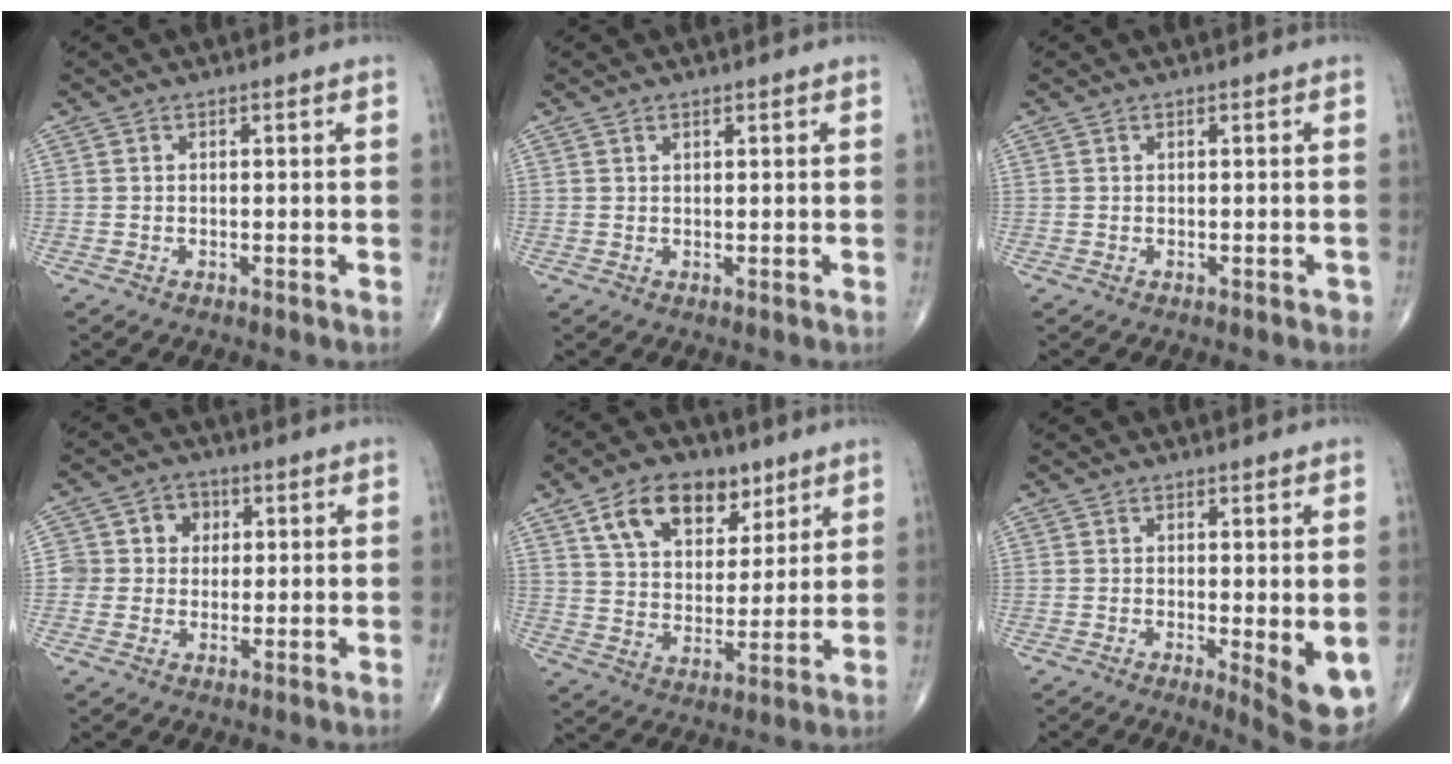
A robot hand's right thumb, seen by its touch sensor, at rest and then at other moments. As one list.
[{"total": 0.9, "force": [0.6, 0.5, 0.5], "torque": [-0.005, -0.003, 0.009]}, {"total": 0.9, "force": [-0.2, 0.5, 0.8], "torque": [-0.006, 0.001, -0.002]}, {"total": 6.2, "force": [1.1, 5.9, 1.5], "torque": [0.022, 0.007, 0.010]}, {"total": 15.0, "force": [8.1, 9.4, 8.4], "torque": [-0.104, -0.029, 0.142]}, {"total": 7.0, "force": [-1.0, 1.9, 6.6], "torque": [-0.086, -0.019, -0.011]}]